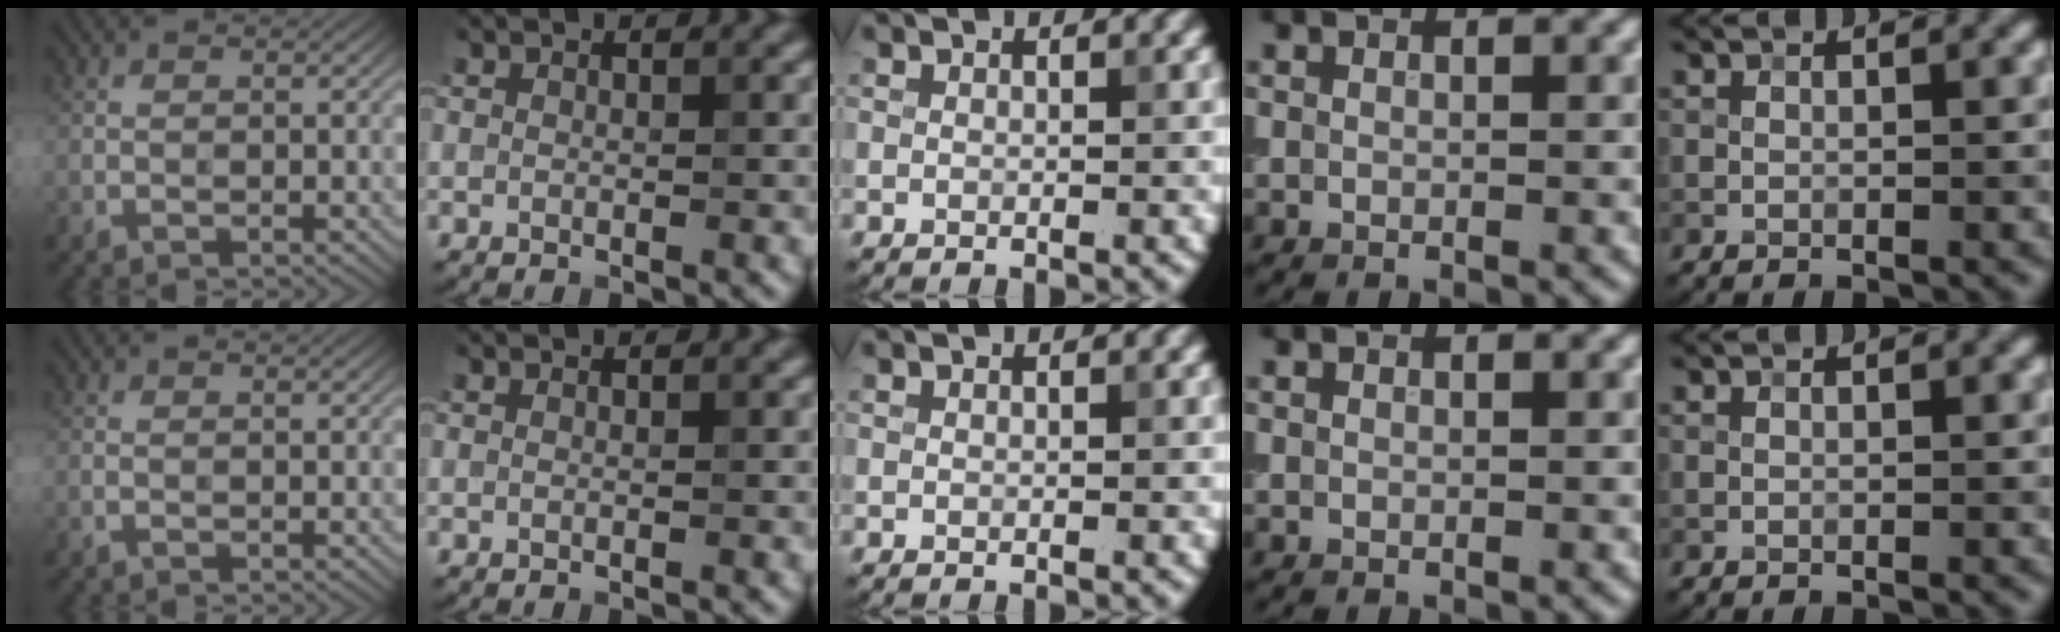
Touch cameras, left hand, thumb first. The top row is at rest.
{"thumb": {"total": 0.6, "force": [0.3, -0.5, 0.2], "torque": [-0.007, 0.000, 0.005]}, "index": {"total": 0.6, "force": [0.1, 0.2, 0.5], "torque": [-0.006, -0.001, -0.006]}}